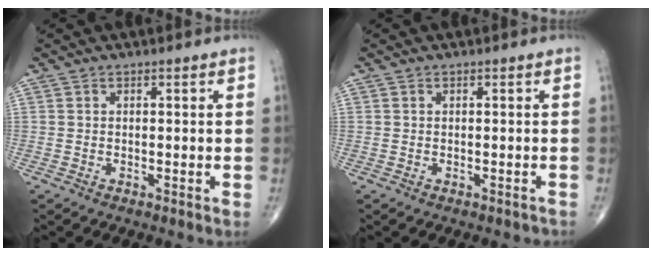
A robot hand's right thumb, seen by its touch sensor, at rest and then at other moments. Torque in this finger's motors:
{"motor_torque": [-0.23, -0.32, -0.37, -0.18, -0.03]}